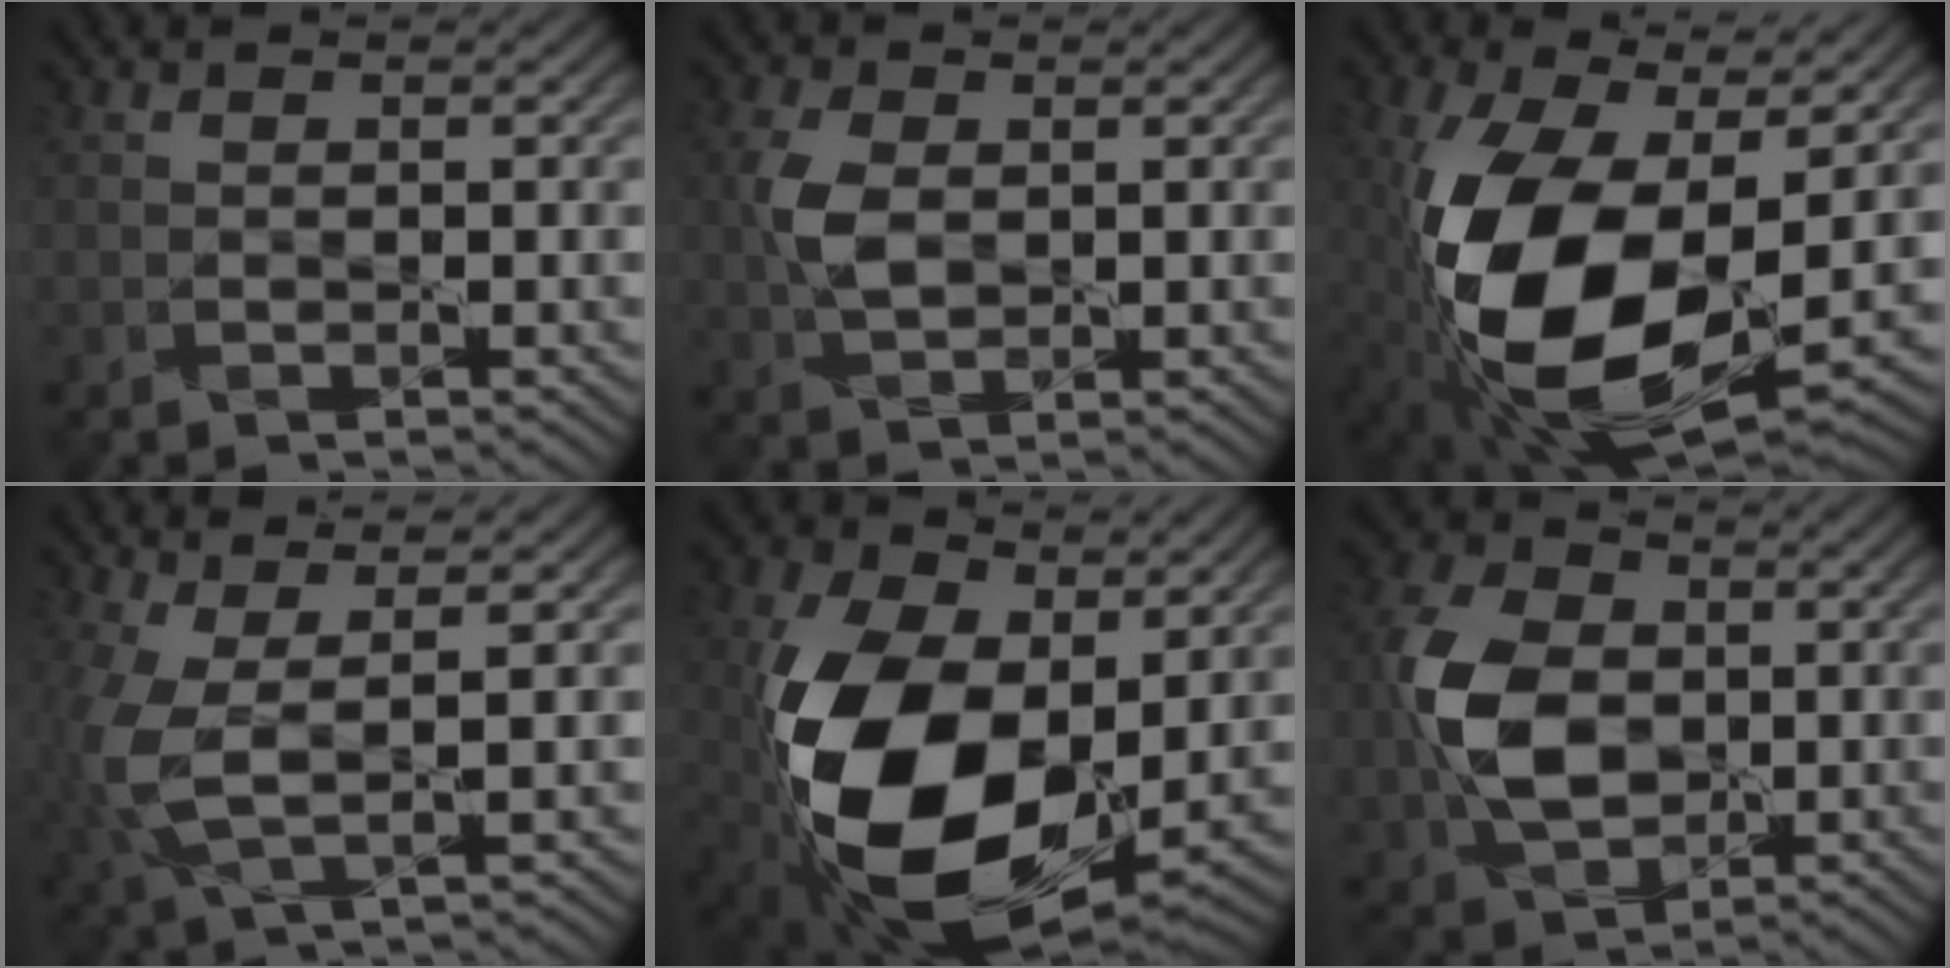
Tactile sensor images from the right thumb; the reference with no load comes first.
{"total": 4.6, "force": [0.5, 2.8, 3.6], "torque": [-0.093, 0.003, 0.012]}
{"total": 17.4, "force": [-2.0, 9.6, 14.4], "torque": [-0.304, -0.028, -0.029]}
{"total": 7.5, "force": [0.3, 3.3, 6.7], "torque": [-0.176, -0.003, 0.004]}
{"total": 17.7, "force": [-1.3, 11.1, 13.7], "torque": [-0.299, -0.029, -0.022]}
{"total": 10.6, "force": [-0.1, 7.5, 7.5], "torque": [-0.191, 0.001, -0.007]}